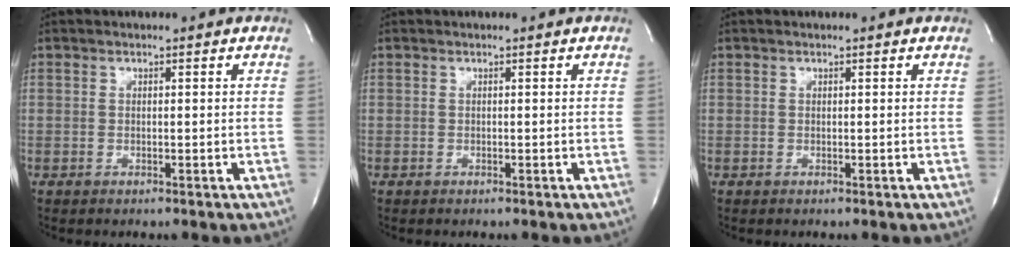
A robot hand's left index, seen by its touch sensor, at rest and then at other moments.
{"total": 0.0}
{"total": 0.0}